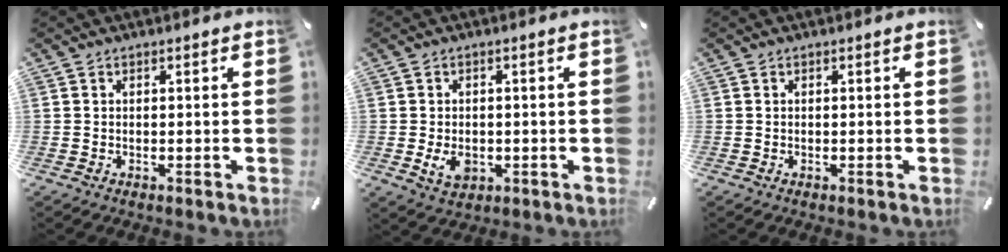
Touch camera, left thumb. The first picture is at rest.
{"total": 4.7, "force": [-1.0, 3.6, 2.9], "torque": [-0.054, -0.009, -0.022]}
{"total": 0.0}